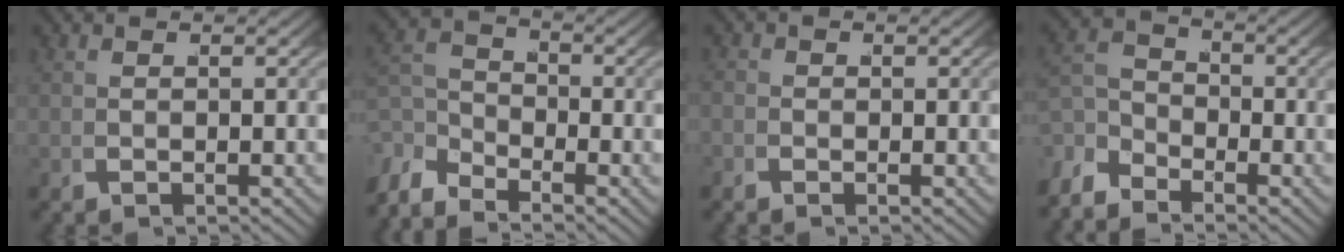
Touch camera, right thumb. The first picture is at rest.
{"total": 3.6, "force": [-1.8, 2.1, 2.3], "torque": [-0.033, -0.009, -0.036]}
{"total": 0.9, "force": [-0.4, 0.8, 0.0], "torque": [0.003, 0.000, -0.015]}
{"total": 3.1, "force": [-1.3, 2.1, 1.8], "torque": [-0.025, -0.006, -0.028]}